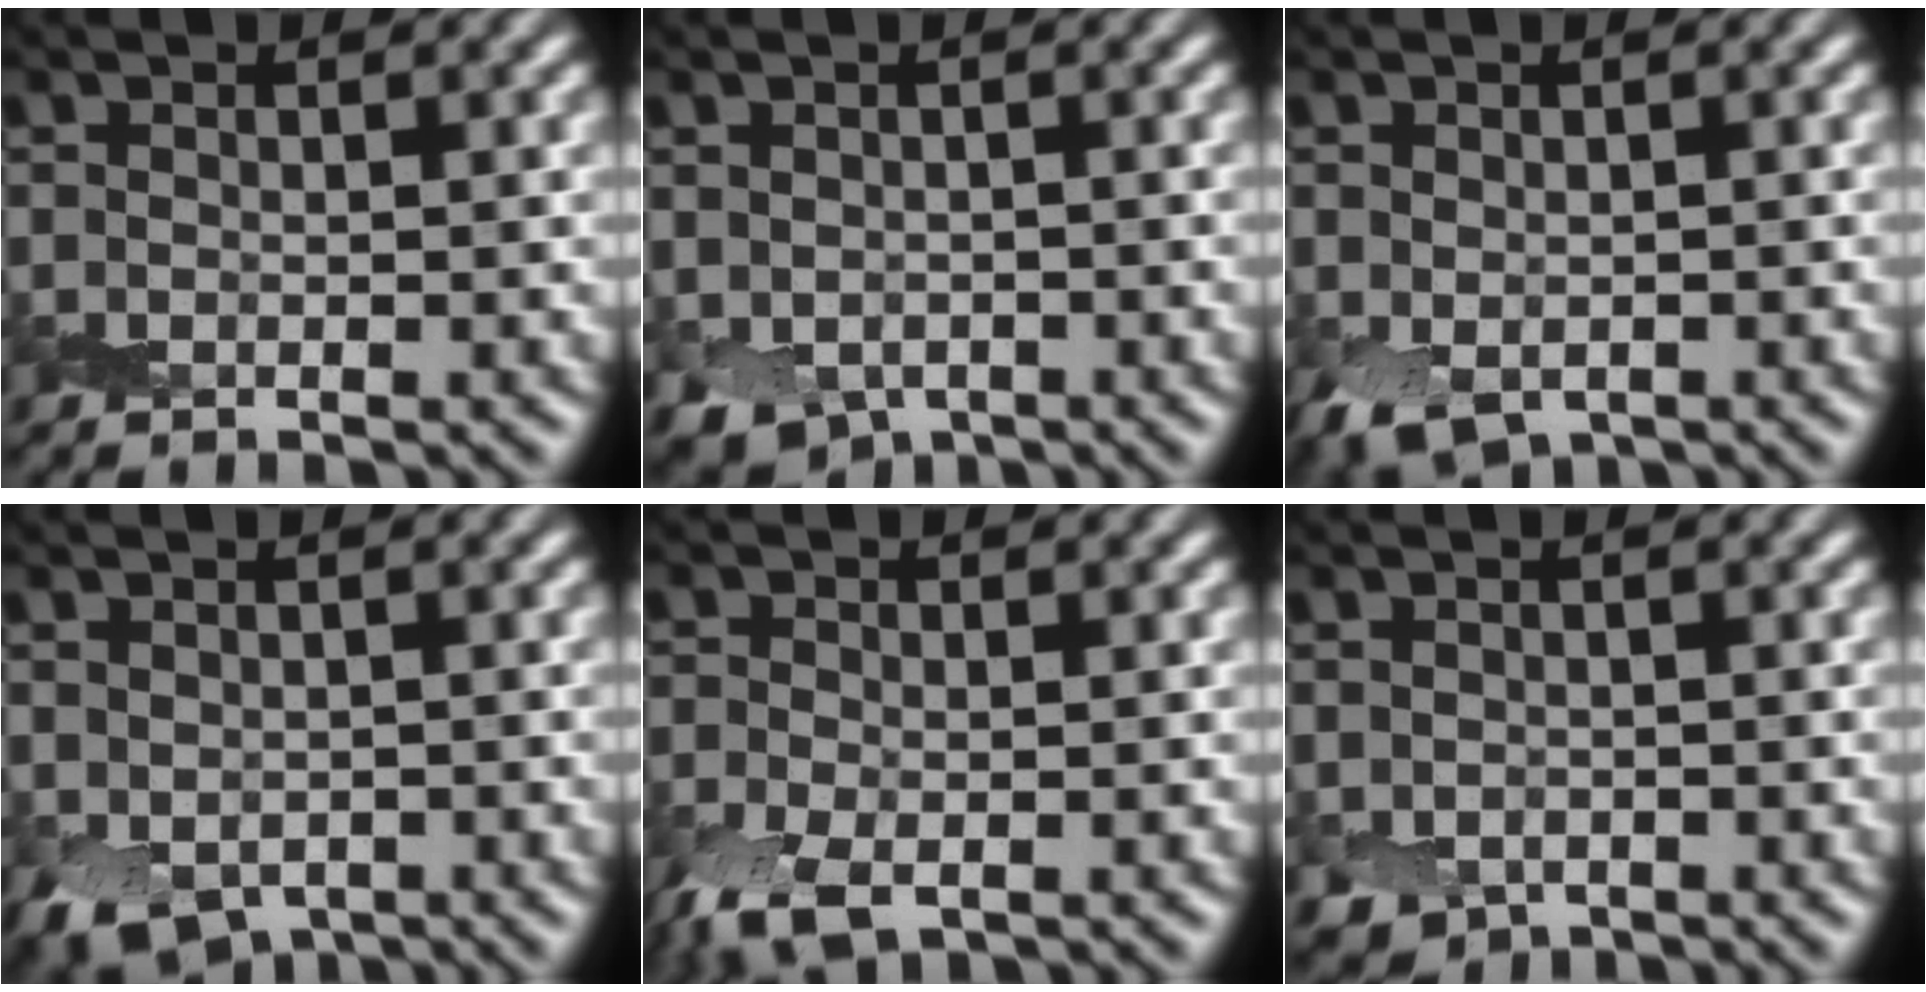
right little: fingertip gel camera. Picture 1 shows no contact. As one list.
[{"total": 3.8, "force": [-1.8, 2.6, 2.1], "torque": [-0.039, -0.014, -0.028]}, {"total": 3.1, "force": [-1.6, 2.0, 1.8], "torque": [-0.033, -0.015, -0.026]}, {"total": 4.2, "force": [-2.0, 2.8, 2.5], "torque": [-0.043, -0.017, -0.029]}, {"total": 4.2, "force": [-2.5, 2.0, 2.7], "torque": [-0.065, -0.013, -0.053]}, {"total": 1.8, "force": [-1.0, 1.3, 0.6], "torque": [-0.010, -0.011, -0.019]}]